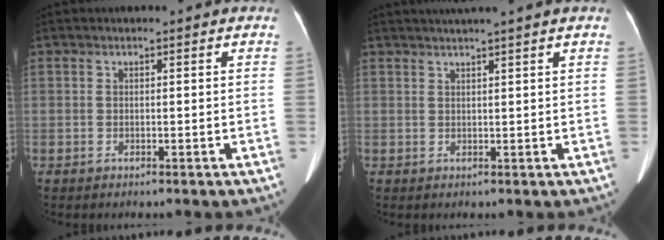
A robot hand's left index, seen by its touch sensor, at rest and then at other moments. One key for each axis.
{"total": 4.4, "fx": 3.6, "fy": -1.1, "fz": 2.3, "tx": -0.032, "ty": 0.021, "tz": 0.055}